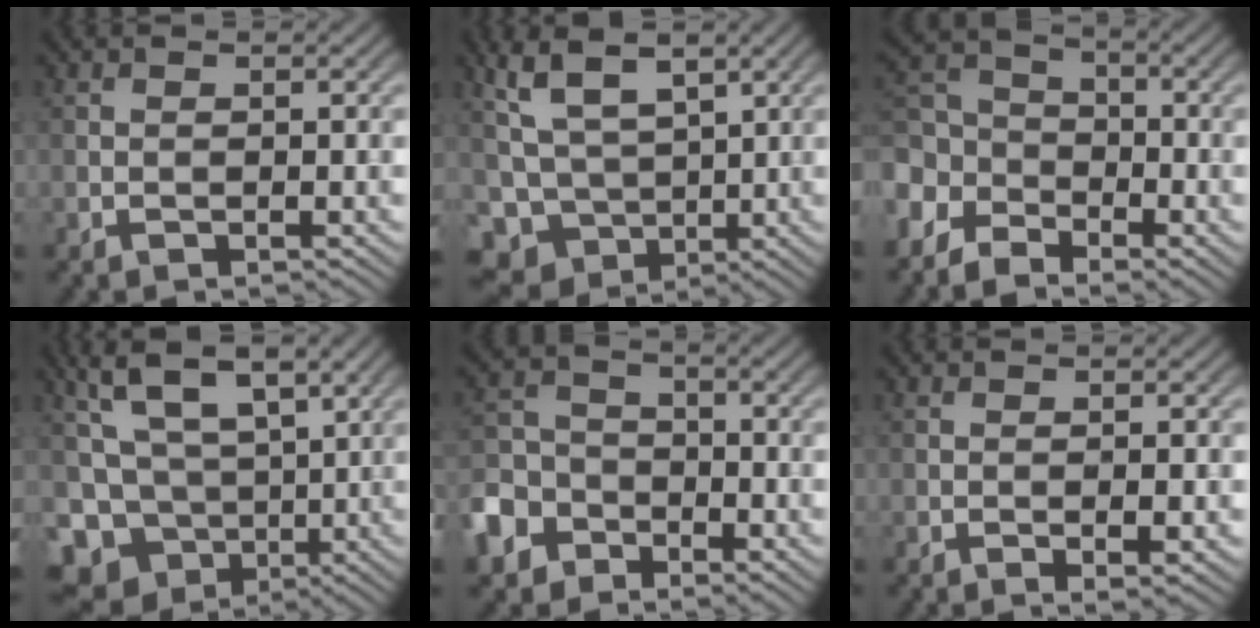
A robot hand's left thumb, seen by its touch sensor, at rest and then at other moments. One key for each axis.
{"total": 7.9, "fx": 2.6, "fy": 5.5, "fz": 5.0, "tx": -0.131, "ty": -0.007, "tz": 0.054}
{"total": 6.4, "fx": -3.7, "fy": 4.4, "fz": 2.8, "tx": -0.071, "ty": 0.000, "tz": -0.095}
{"total": 10.6, "fx": 1.8, "fy": 7.9, "fz": 6.9, "tx": -0.153, "ty": -0.017, "tz": 0.043}
{"total": 7.7, "fx": -4.4, "fy": 5.6, "fz": 2.9, "tx": -0.072, "ty": -0.015, "tz": -0.099}
{"total": 2.0, "fx": -0.5, "fy": 0.3, "fz": 1.9, "tx": -0.032, "ty": 0.000, "tz": -0.007}